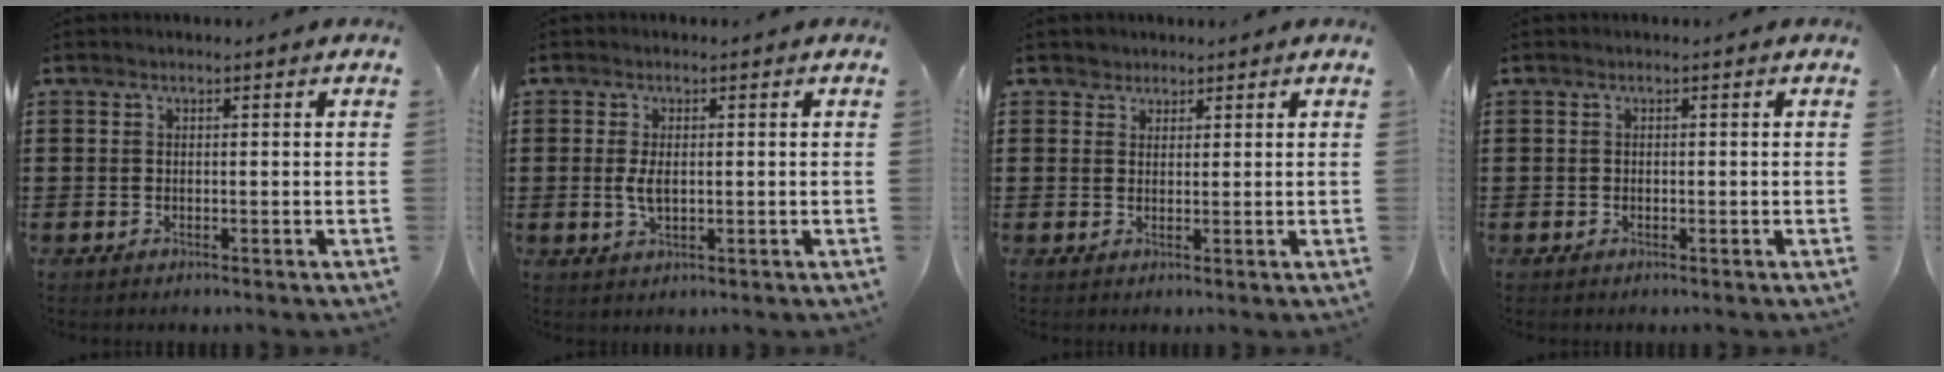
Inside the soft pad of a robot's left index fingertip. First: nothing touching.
{"total": 3.0, "force": [0.1, 1.3, 2.7], "torque": [-0.061, 0.001, -0.002]}
{"total": 1.9, "force": [1.4, 1.2, -0.1], "torque": [-0.004, 0.005, 0.029]}
{"total": 0.0}